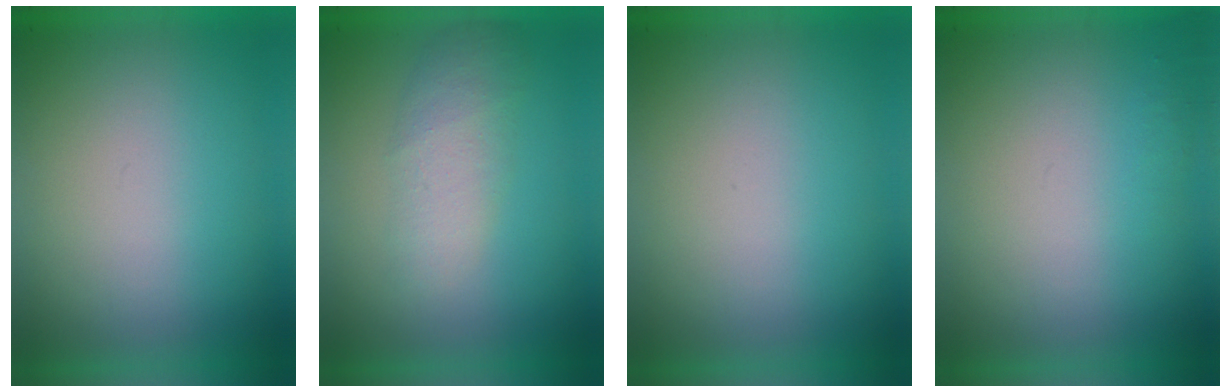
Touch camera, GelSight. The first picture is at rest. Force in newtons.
{"total": 2.3}
{"total": 0.0}
{"total": 1.0}